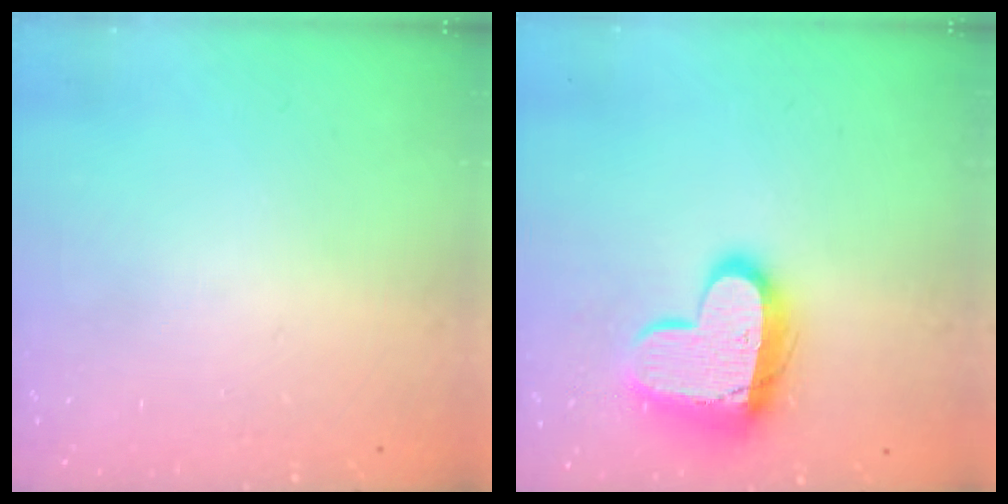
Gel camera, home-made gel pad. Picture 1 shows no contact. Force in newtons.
{"total": 15.3, "press": 15.2, "slide": 1.2}